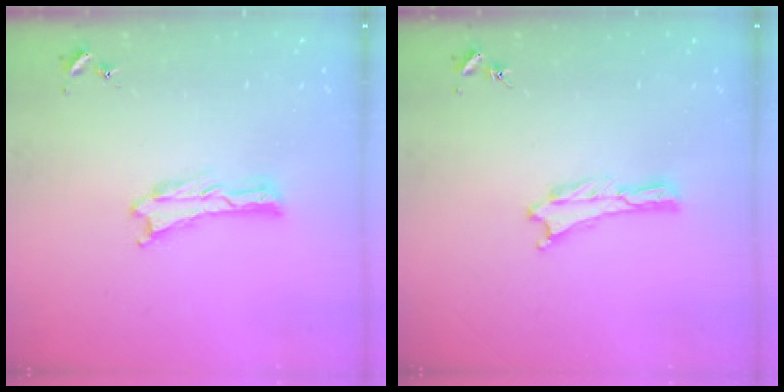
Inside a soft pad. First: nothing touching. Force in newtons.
{"total": 0.0}